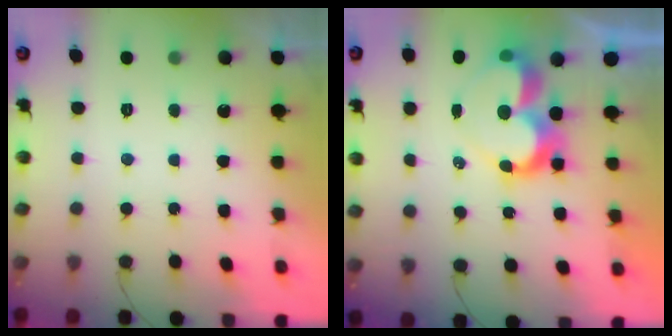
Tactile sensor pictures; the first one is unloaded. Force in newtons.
{"total": 11.0, "press": 11.0, "slide": 0.8}